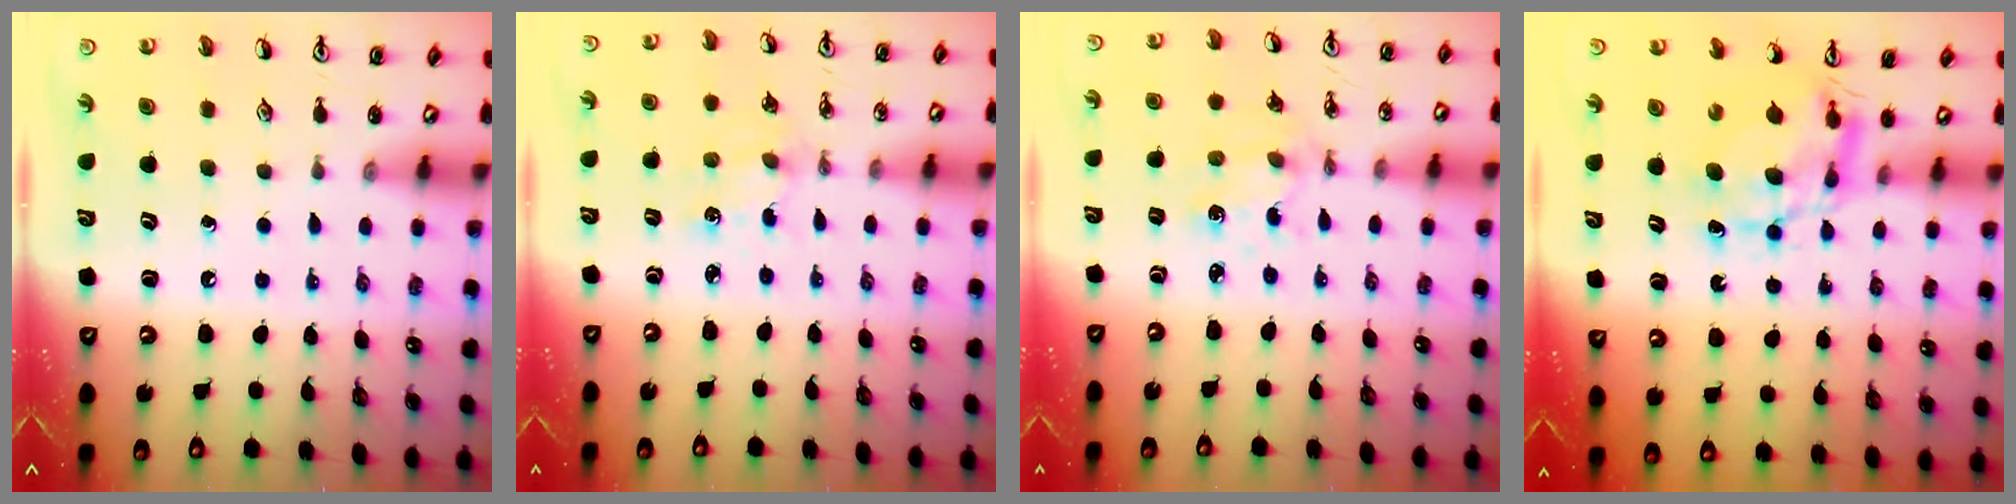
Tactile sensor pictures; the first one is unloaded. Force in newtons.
{"total": 2.8, "press": 2.8, "slide": 0.4}
{"total": 1.8, "press": 1.7, "slide": 0.3}
{"total": 7.2, "press": 7.2, "slide": 0.6}